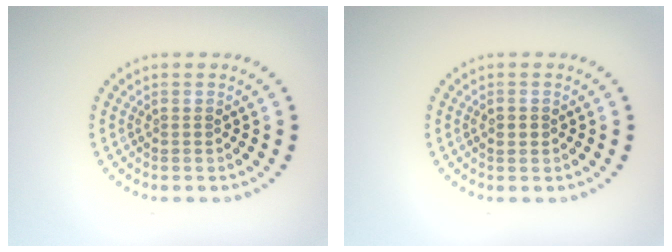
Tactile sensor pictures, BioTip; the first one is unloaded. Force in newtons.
{"total": 1.1, "press": 1.1, "slide": 0.1}